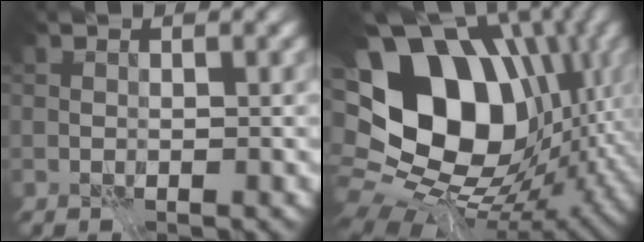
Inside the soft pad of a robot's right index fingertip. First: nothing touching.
{"total": 18.9, "force": [2.7, 14.0, 12.4], "torque": [-0.180, 0.012, 0.065]}